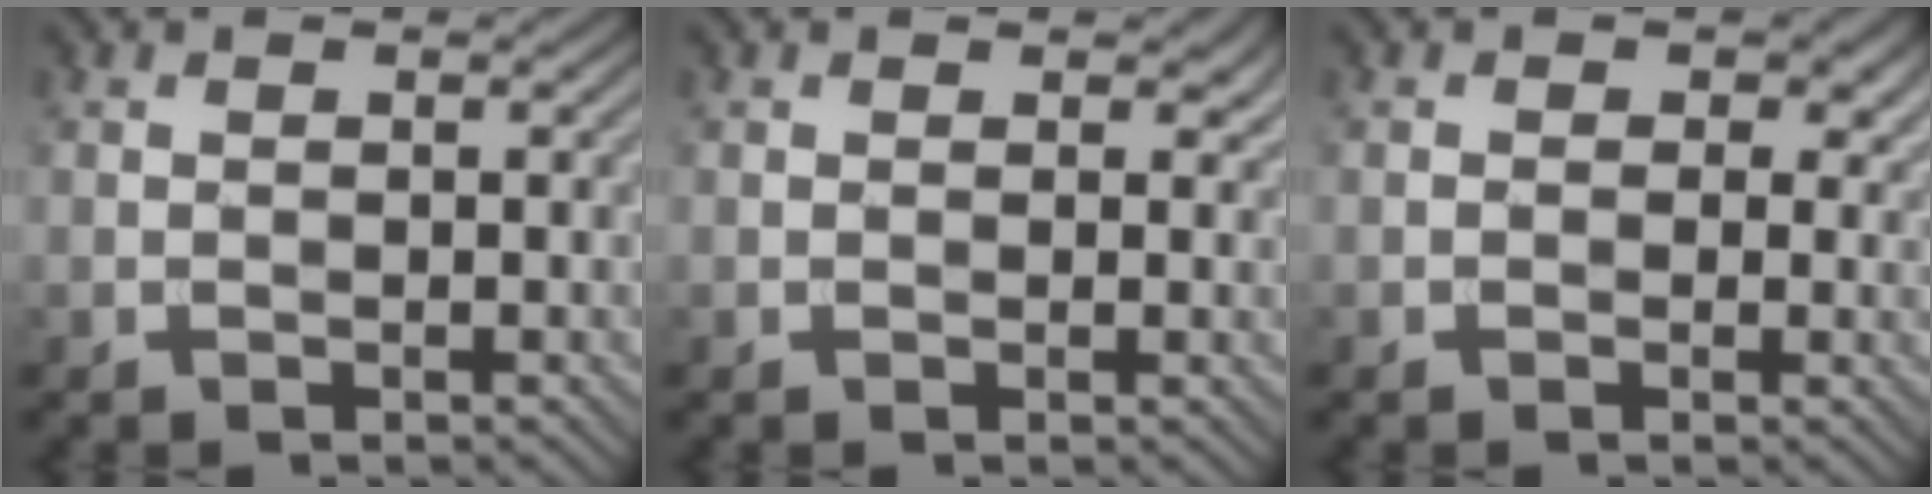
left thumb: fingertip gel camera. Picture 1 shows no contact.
{"total": 1.3, "force": [0.7, 0.8, 0.6], "torque": [-0.011, -0.005, 0.012]}
{"total": 2.3, "force": [0.5, 1.7, 1.4], "torque": [-0.024, -0.007, 0.004]}